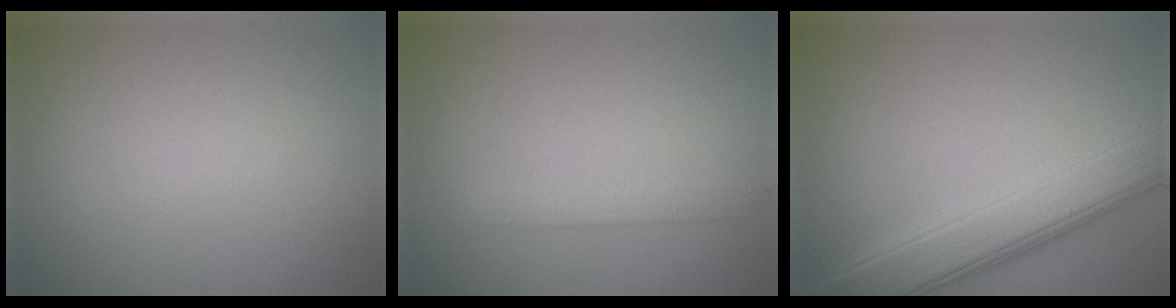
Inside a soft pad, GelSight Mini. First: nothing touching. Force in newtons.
{"total": 1.6, "press": 1.6, "slide": 0.0}
{"total": 6.9, "press": 6.9, "slide": 0.1}